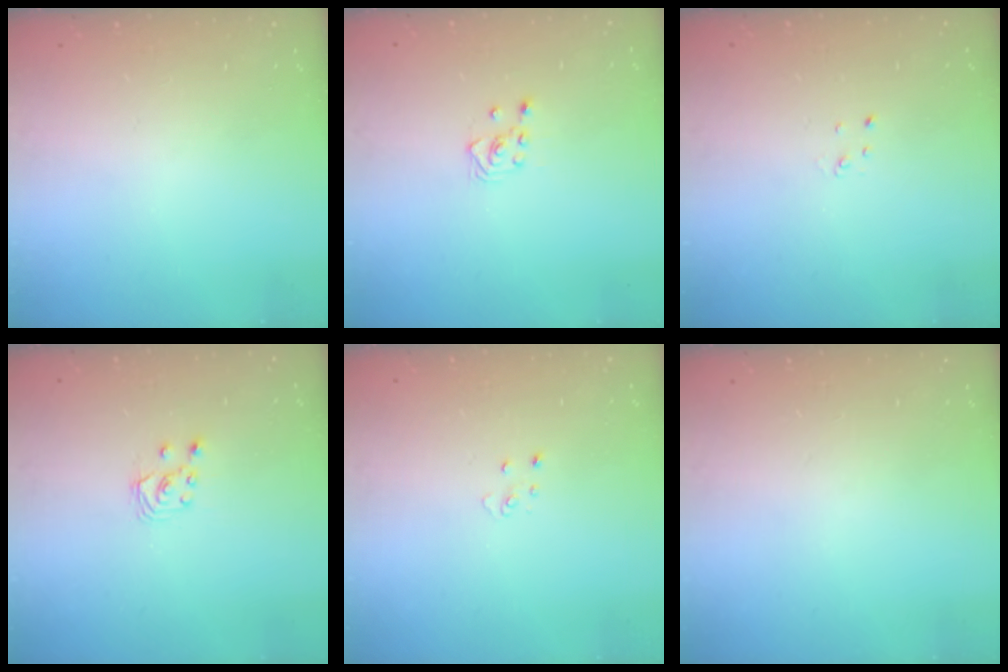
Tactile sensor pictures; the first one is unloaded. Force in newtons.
{"total": 3.0, "press": 2.6, "slide": 1.5}
{"total": 2.0, "press": 2.0, "slide": 0.2}
{"total": 2.6, "press": 2.6, "slide": 0.3}
{"total": 3.7, "press": 3.7, "slide": 0.3}
{"total": 0.0}